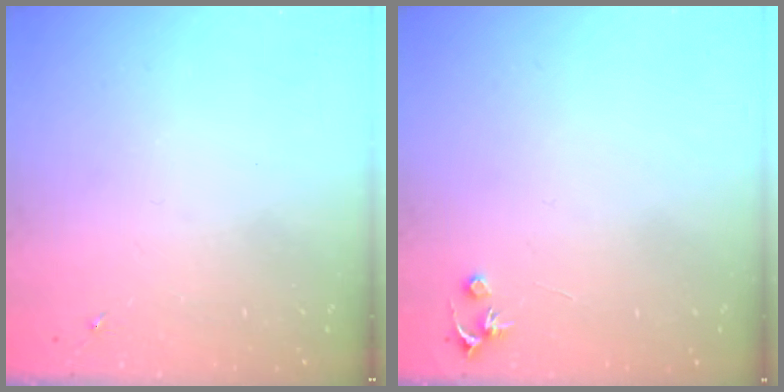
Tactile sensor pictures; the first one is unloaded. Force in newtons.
{"total": 3.2, "press": 3.2, "slide": 0.3}